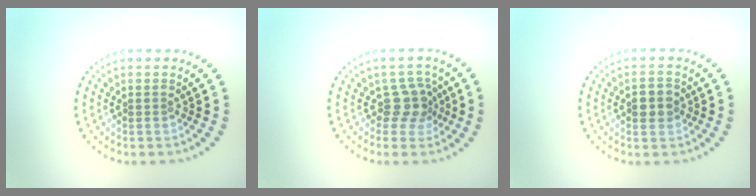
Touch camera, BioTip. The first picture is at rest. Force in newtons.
{"total": 2.6, "press": 2.0, "slide": 1.7}
{"total": 2.1, "press": 2.1, "slide": 0.2}